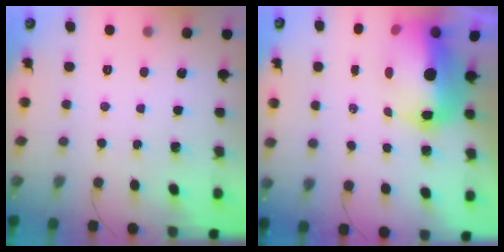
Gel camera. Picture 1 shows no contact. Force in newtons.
{"total": 13.4, "press": 13.1, "slide": 2.7}